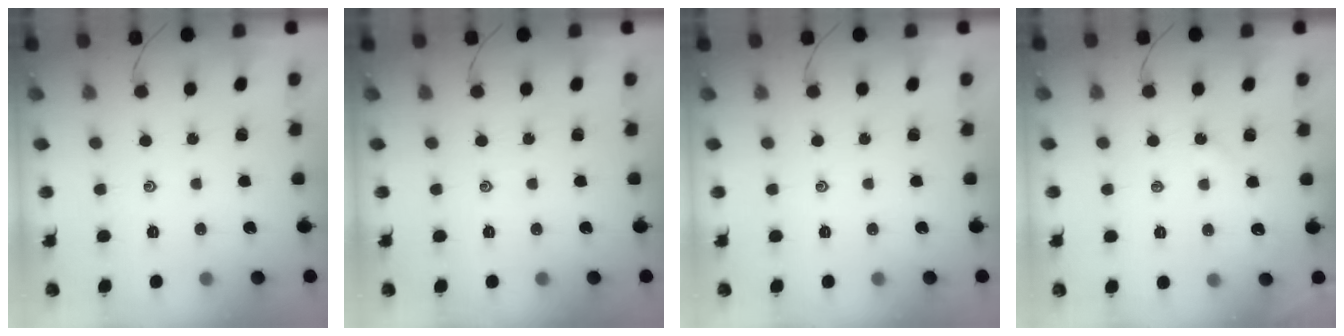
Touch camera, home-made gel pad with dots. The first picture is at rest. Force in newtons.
{"total": 0.0}
{"total": 0.0}
{"total": 3.7, "press": 3.7, "slide": 0.4}